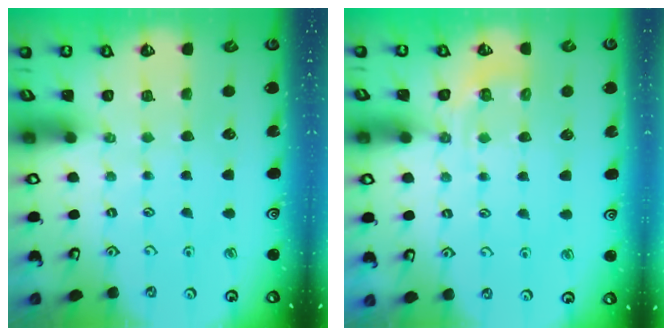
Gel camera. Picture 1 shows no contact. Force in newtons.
{"total": 5.4, "press": 5.2, "slide": 1.2}